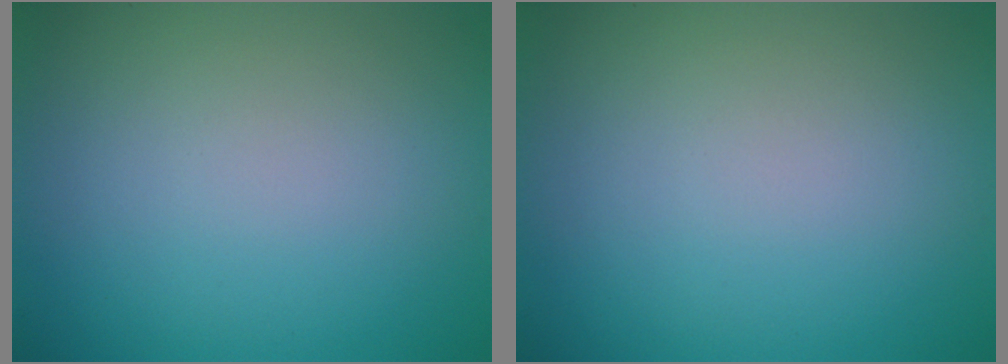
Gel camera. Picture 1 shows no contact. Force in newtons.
{"total": 0.0}